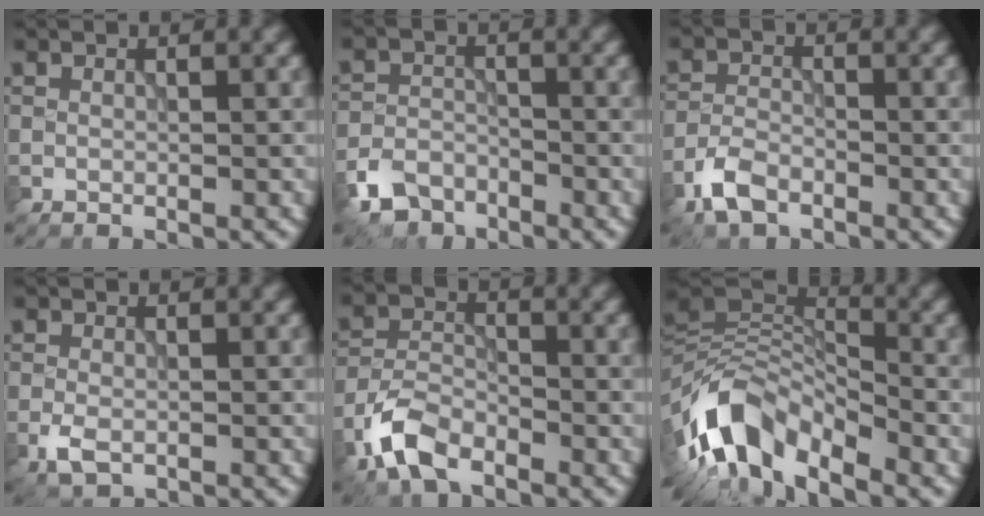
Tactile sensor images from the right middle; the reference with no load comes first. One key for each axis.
{"total": 4.9, "fx": -3.8, "fy": 2.6, "fz": 1.6, "tx": -0.033, "ty": -0.006, "tz": -0.078}
{"total": 3.4, "fx": -2.4, "fy": 1.6, "fz": 1.8, "tx": -0.037, "ty": 0.000, "tz": -0.057}
{"total": 2.4, "fx": -1.1, "fy": 1.4, "fz": 1.7, "tx": -0.039, "ty": -0.004, "tz": -0.024}
{"total": 4.9, "fx": -3.3, "fy": 2.4, "fz": 2.7, "tx": -0.051, "ty": 0.001, "tz": -0.076}
{"total": 9.7, "fx": -5.4, "fy": 4.6, "fz": 6.6, "tx": -0.116, "ty": 0.006, "tz": -0.115}